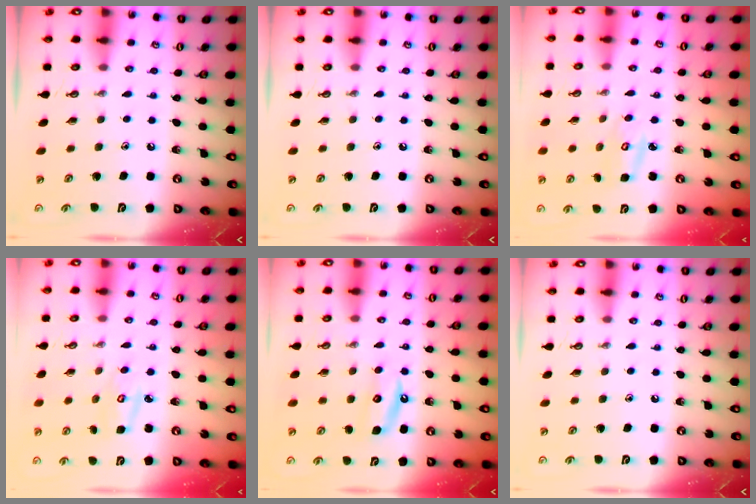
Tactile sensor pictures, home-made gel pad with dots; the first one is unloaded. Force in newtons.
{"total": 0.0}
{"total": 5.5, "press": 5.5, "slide": 0.3}
{"total": 5.0, "press": 5.0, "slide": 0.4}
{"total": 5.4, "press": 5.4, "slide": 0.4}
{"total": 0.0}